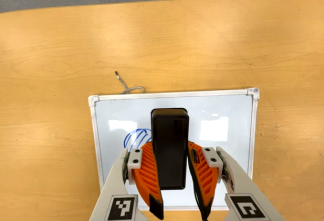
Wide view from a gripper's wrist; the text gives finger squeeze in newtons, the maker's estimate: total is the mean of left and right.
{"total": 7.2, "left": 5.6, "right": 8.8}